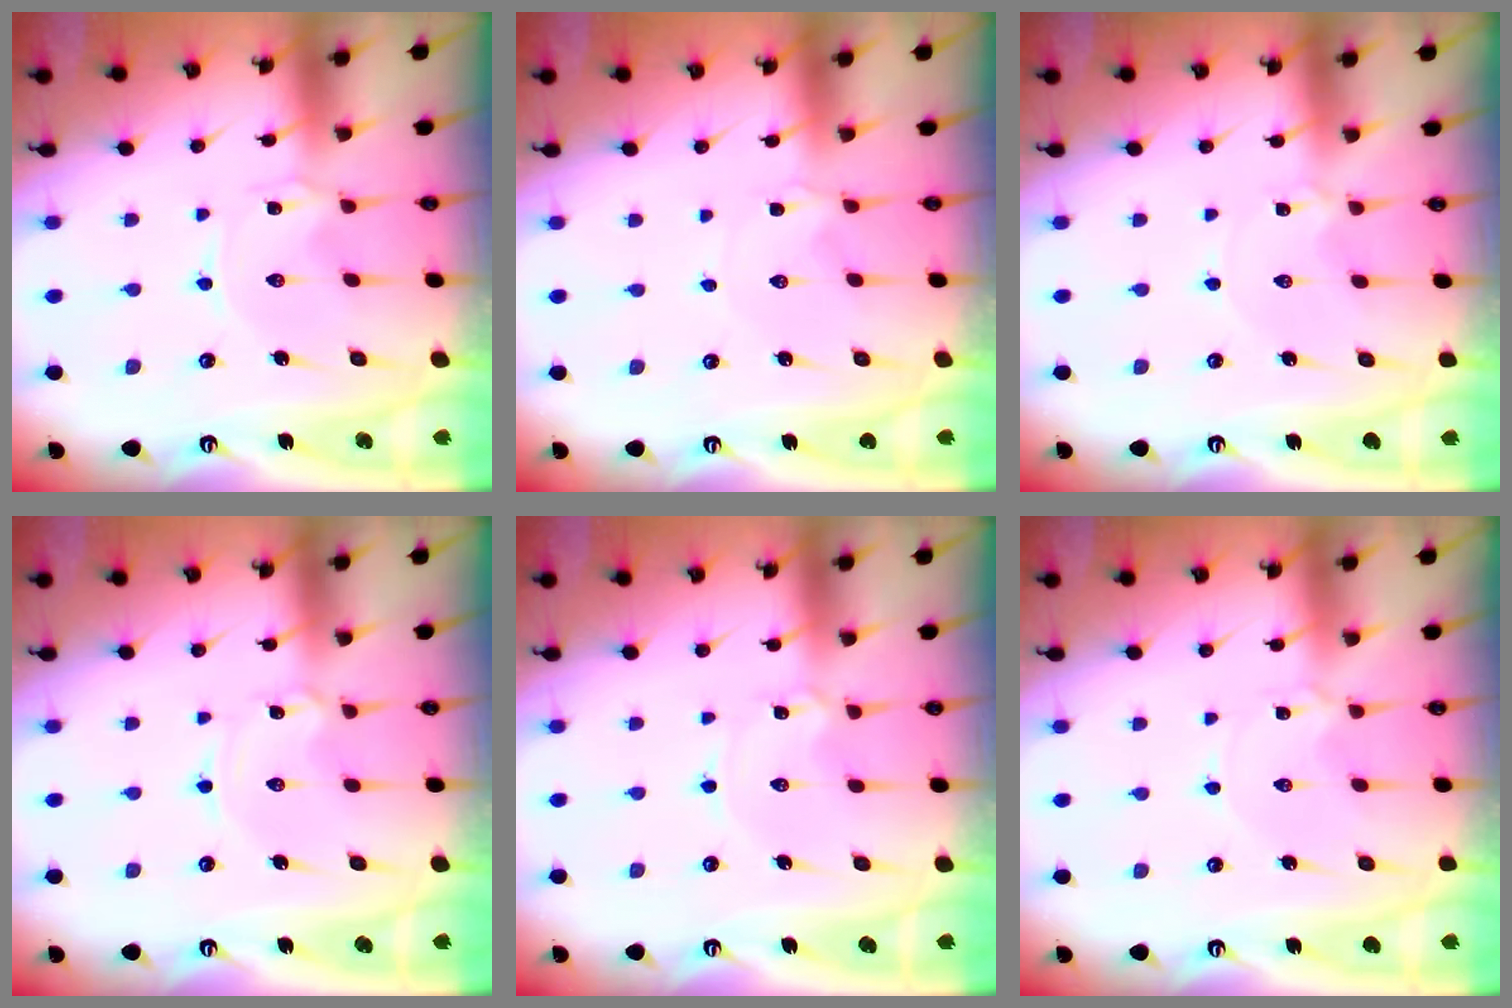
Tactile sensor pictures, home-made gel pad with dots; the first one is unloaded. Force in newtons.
{"total": 0.8, "press": 0.7, "slide": 0.2}
{"total": 2.2, "press": 2.2, "slide": 0.2}
{"total": 1.7, "press": 1.7, "slide": 0.1}
{"total": 1.6, "press": 1.6, "slide": 0.1}
{"total": 2.3, "press": 2.3, "slide": 0.4}